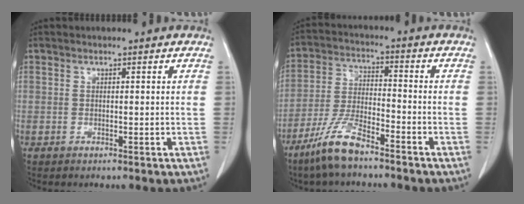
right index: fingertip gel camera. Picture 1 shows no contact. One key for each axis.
{"total": 8.9, "fx": -6.6, "fy": 1.7, "fz": 5.8, "tx": -0.128, "ty": -0.015, "tz": -0.133}